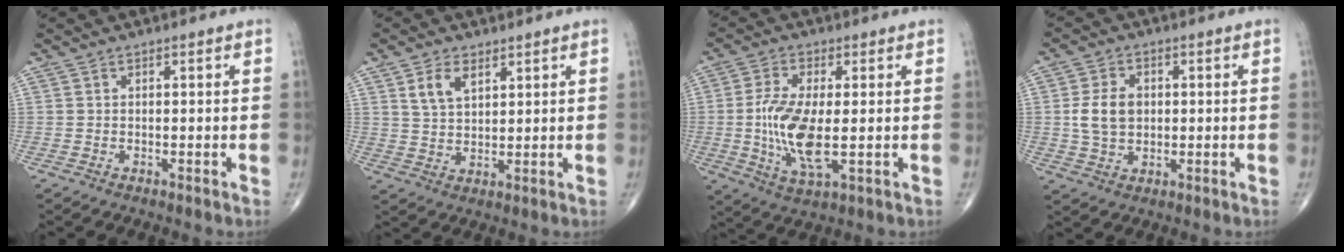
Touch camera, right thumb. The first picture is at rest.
{"total": 5.6, "force": [3.0, 3.1, 3.5], "torque": [-0.057, -0.017, 0.059]}
{"total": 11.7, "force": [-0.8, 4.5, 10.8], "torque": [-0.227, -0.015, -0.011]}
{"total": 7.1, "force": [0.5, 5.2, 4.8], "torque": [-0.080, 0.002, 0.012]}